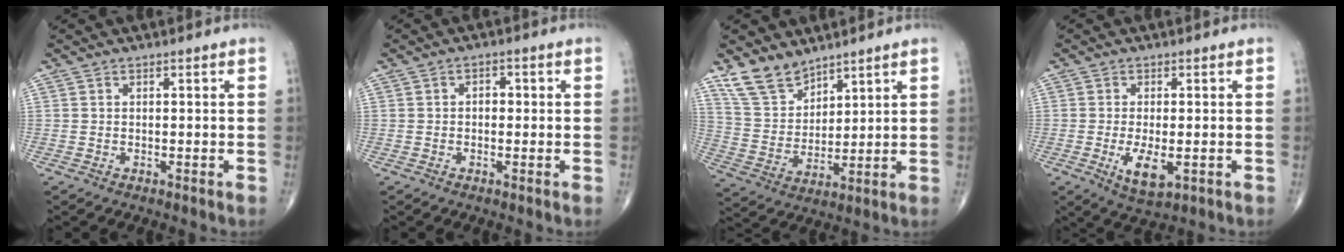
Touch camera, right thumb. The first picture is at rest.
{"total": 2.2, "force": [0.1, 1.5, 1.5], "torque": [-0.006, 0.007, -0.004]}
{"total": 9.2, "force": [7.3, 4.6, 3.1], "torque": [-0.047, -0.039, 0.160]}
{"total": 6.0, "force": [-1.5, 2.5, 5.3], "torque": [-0.095, -0.013, -0.018]}